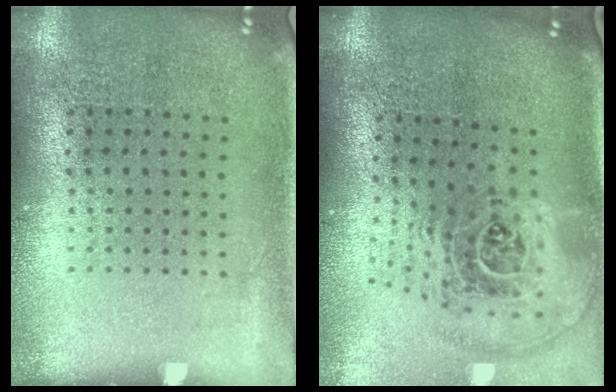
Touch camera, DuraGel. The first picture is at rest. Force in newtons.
{"total": 2.5, "press": 1.8, "slide": 1.8}